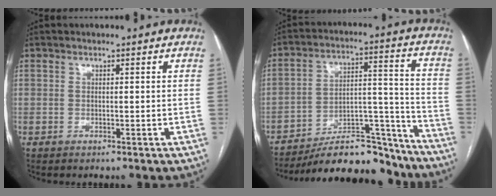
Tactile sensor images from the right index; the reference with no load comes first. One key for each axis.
{"total": 19.0, "fx": -17.3, "fy": 4.8, "fz": 6.2, "tx": -0.075, "ty": 0.042, "tz": -0.263}